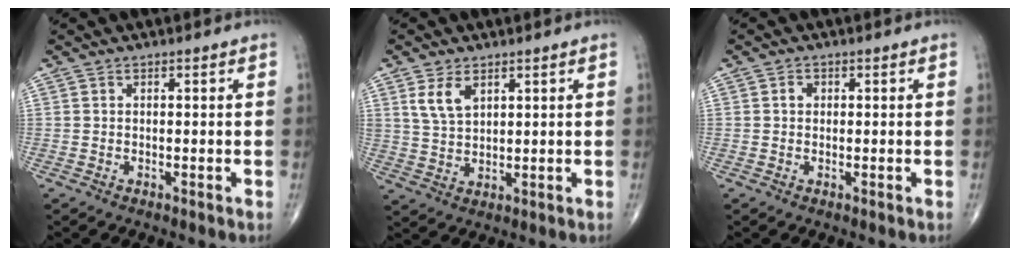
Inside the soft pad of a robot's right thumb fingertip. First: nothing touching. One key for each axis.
{"total": 5.3, "fx": 2.7, "fy": 3.0, "fz": 3.5, "tx": -0.060, "ty": -0.013, "tz": 0.060}
{"total": 1.3, "fx": 0.3, "fy": 1.1, "fz": 0.7, "tx": -0.008, "ty": 0.004, "tz": 0.004}